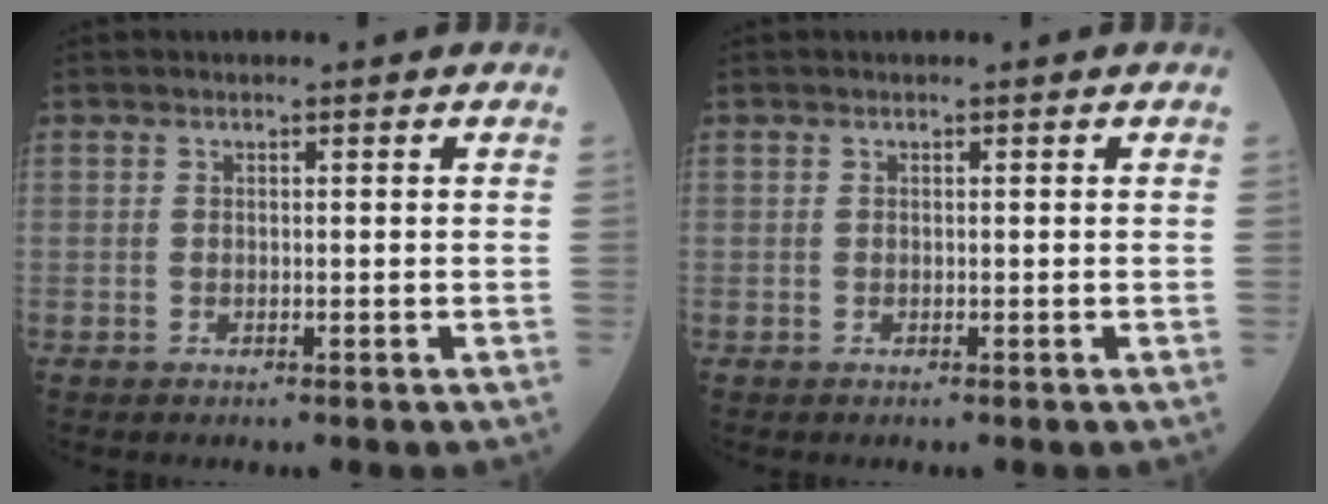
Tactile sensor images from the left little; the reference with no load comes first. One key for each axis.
{"total": 0.0}